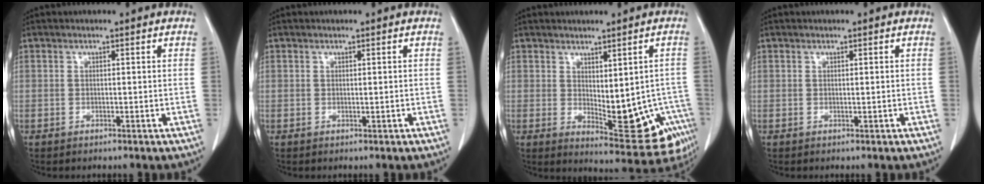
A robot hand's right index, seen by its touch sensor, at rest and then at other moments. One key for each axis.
{"total": 0.0}
{"total": 11.4, "fx": -2.7, "fy": 5.0, "fz": 9.9, "tx": -0.101, "ty": -0.006, "tz": -0.022}
{"total": 0.0}